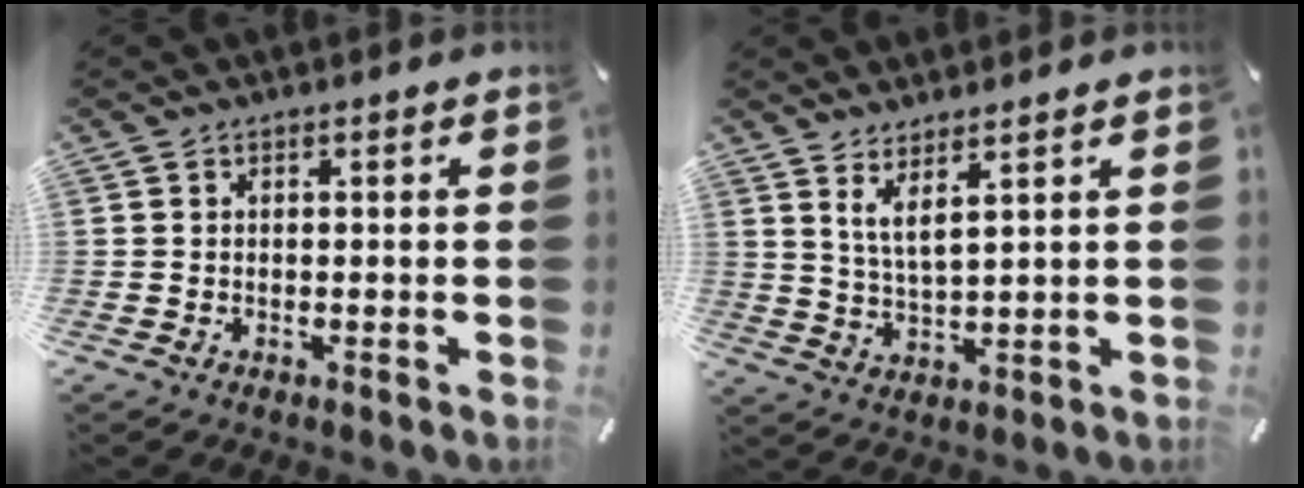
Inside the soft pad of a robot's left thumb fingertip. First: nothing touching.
{"total": 5.1, "force": [3.8, 0.6, 3.5], "torque": [-0.083, -0.015, 0.066]}